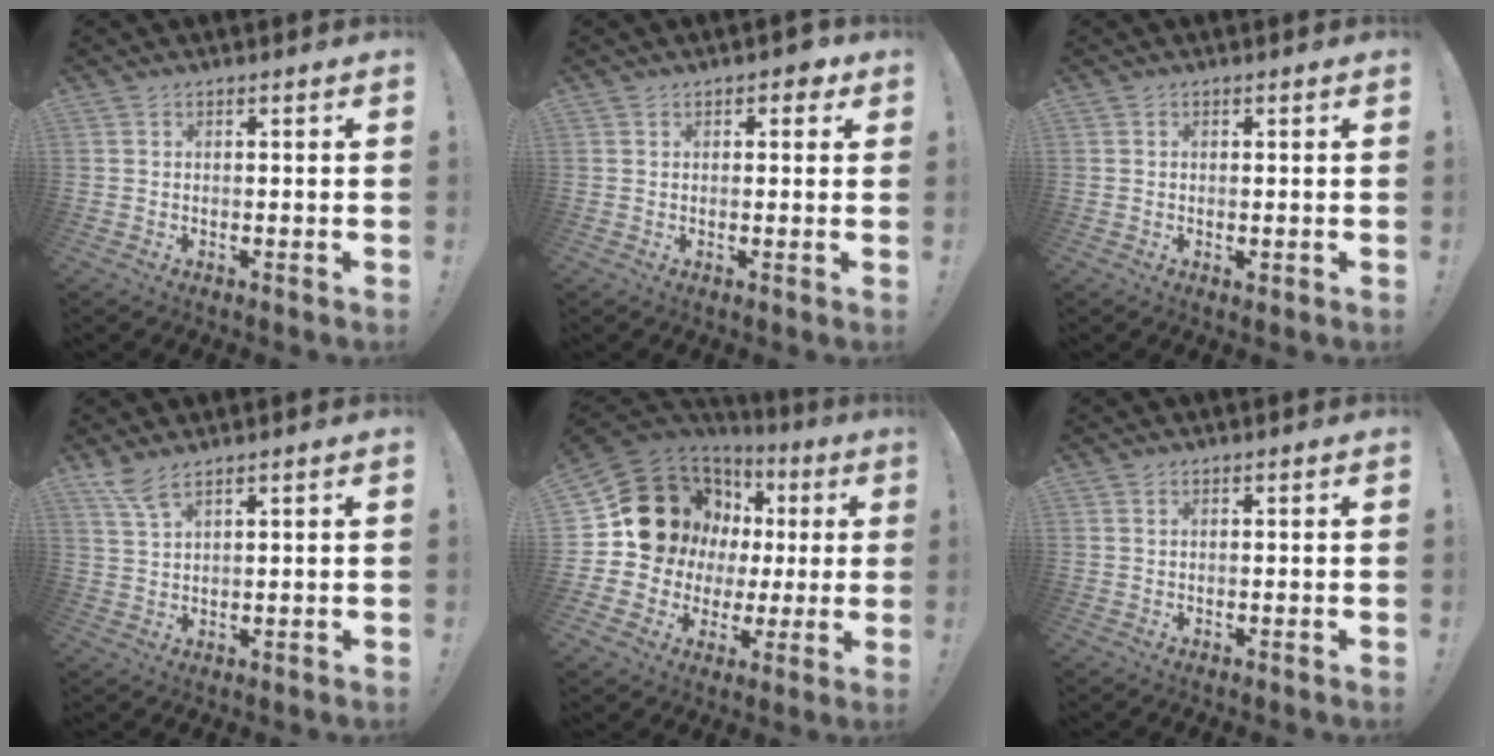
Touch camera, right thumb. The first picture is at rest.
{"total": 2.7, "force": [1.1, 1.8, 1.7], "torque": [-0.019, 0.002, 0.018]}
{"total": 0.5, "force": [0.2, 0.3, 0.4], "torque": [-0.005, 0.000, 0.004]}
{"total": 5.3, "force": [4.0, 0.7, 3.4], "torque": [-0.073, -0.018, 0.072]}
{"total": 16.6, "force": [5.9, 13.6, 7.5], "torque": [-0.104, -0.042, 0.139]}
{"total": 0.5, "force": [0.3, 0.2, 0.3], "torque": [-0.013, 0.003, 0.008]}